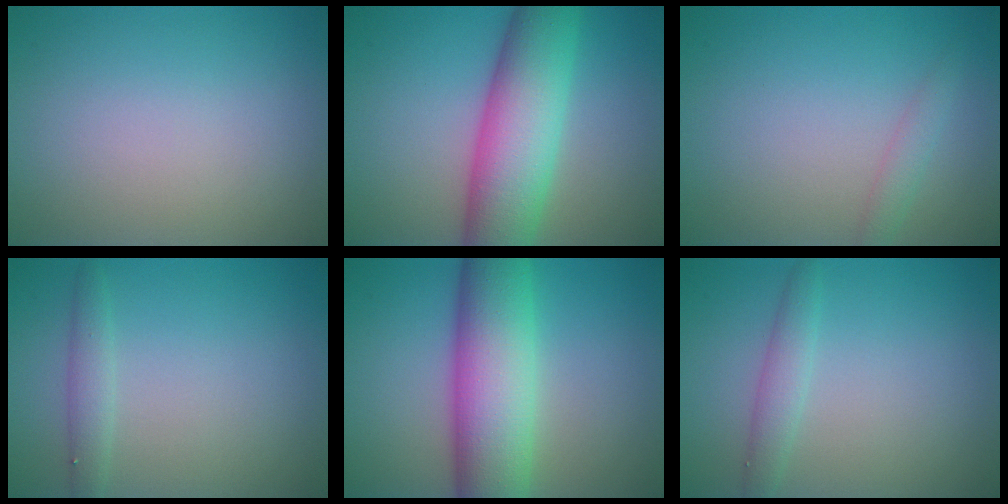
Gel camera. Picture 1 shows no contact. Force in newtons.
{"total": 9.7, "press": 9.7, "slide": 0.1}
{"total": 1.3, "press": 1.3, "slide": 0.1}
{"total": 1.6, "press": 1.6, "slide": 0.0}
{"total": 10.3, "press": 10.3, "slide": 0.2}
{"total": 1.9, "press": 1.9, "slide": 0.1}